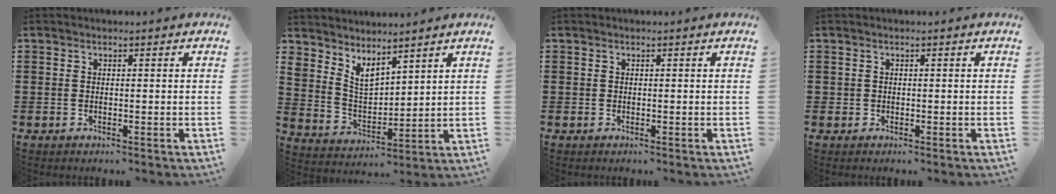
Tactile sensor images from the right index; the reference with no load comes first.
{"total": 4.8, "force": [4.2, 1.7, 1.4], "torque": [-0.046, -0.017, 0.078]}
{"total": 0.0}
{"total": 0.7, "force": [0.0, 0.7, 0.0], "torque": [-0.002, 0.006, -0.001]}